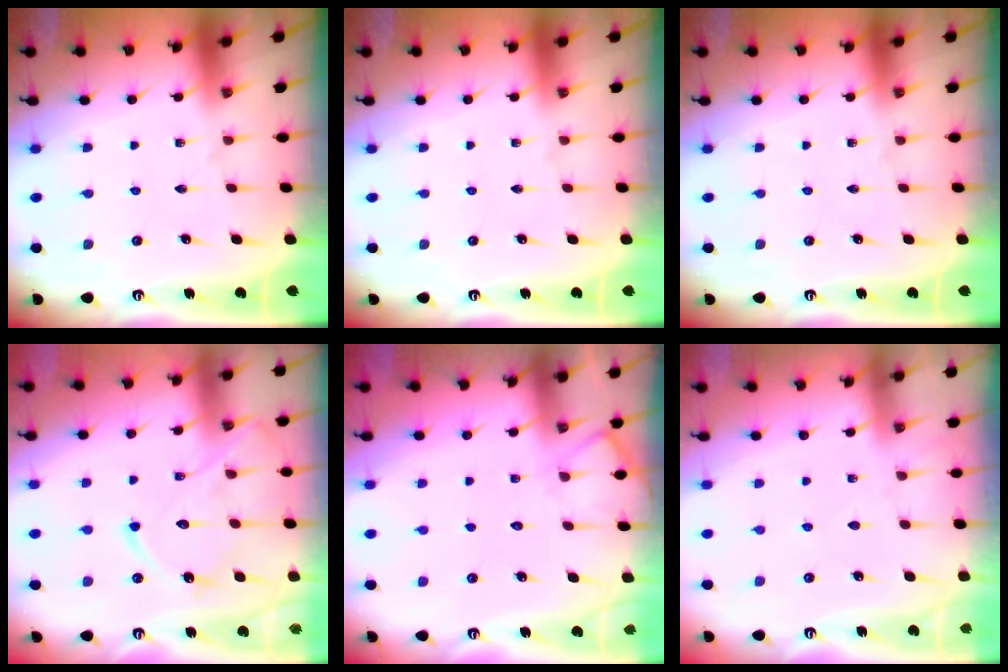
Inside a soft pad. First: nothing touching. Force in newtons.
{"total": 0.0}
{"total": 0.0}
{"total": 13.8, "press": 13.8, "slide": 1.2}
{"total": 5.6, "press": 5.6, "slide": 0.7}
{"total": 5.3, "press": 5.2, "slide": 0.6}